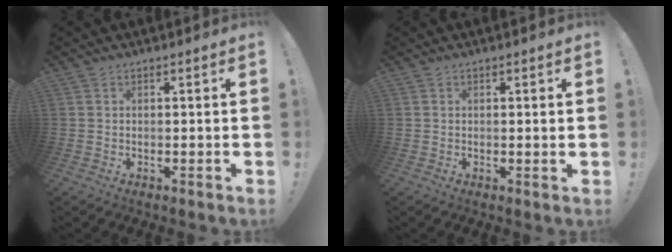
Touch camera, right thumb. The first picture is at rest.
{"total": 1.0, "force": [0.5, -0.1, 0.8], "torque": [-0.010, -0.002, 0.006]}